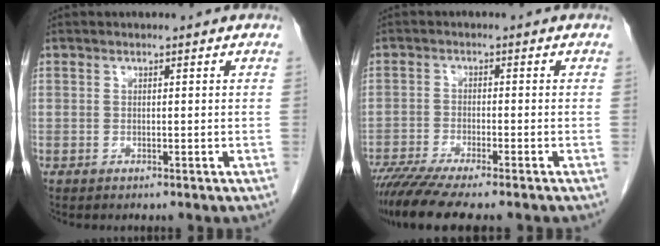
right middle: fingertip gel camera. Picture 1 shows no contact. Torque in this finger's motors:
{"motor_torque": [1.20, -0.94, 0.23, 0.16]}